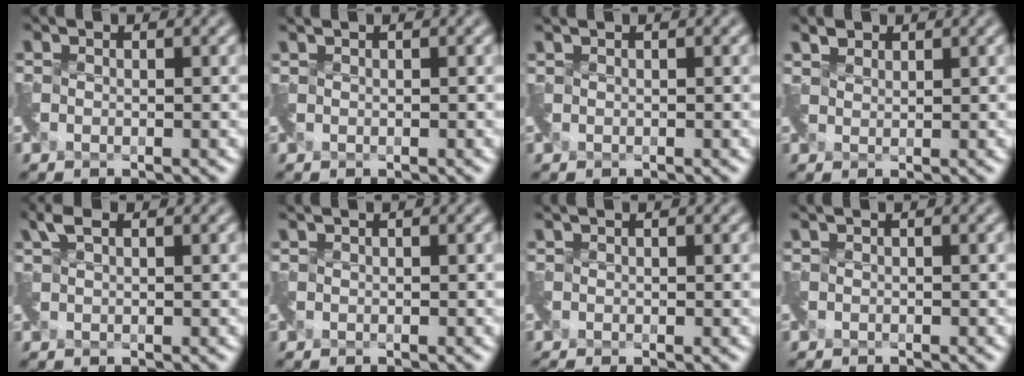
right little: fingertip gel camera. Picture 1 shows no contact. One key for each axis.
{"total": 0.8, "fx": 0.5, "fy": 0.1, "fz": 0.7, "tx": -0.011, "ty": 0.004, "tz": 0.007}
{"total": 0.7, "fx": 0.4, "fy": 0.1, "fz": 0.6, "tx": -0.010, "ty": 0.004, "tz": 0.007}
{"total": 1.2, "fx": 1.1, "fy": 0.2, "fz": -0.4, "tx": 0.003, "ty": 0.003, "tz": 0.029}
{"total": 1.2, "fx": 1.0, "fy": 0.3, "fz": 0.6, "tx": -0.012, "ty": 0.005, "tz": 0.018}
{"total": 0.5, "fx": 0.2, "fy": 0.0, "fz": 0.5, "tx": -0.011, "ty": -0.003, "tz": 0.000}
{"total": 1.1, "fx": 0.0, "fy": 0.0, "fz": 1.1, "tx": -0.021, "ty": -0.001, "tz": -0.004}
{"total": 0.7, "fx": -0.5, "fy": -0.1, "fz": 0.5, "tx": -0.011, "ty": -0.012, "tz": -0.013}